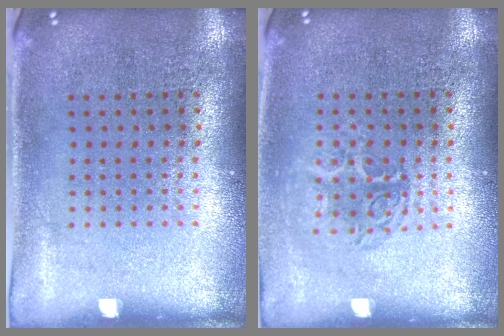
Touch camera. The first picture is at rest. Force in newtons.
{"total": 1.1, "press": 1.0, "slide": 0.5}